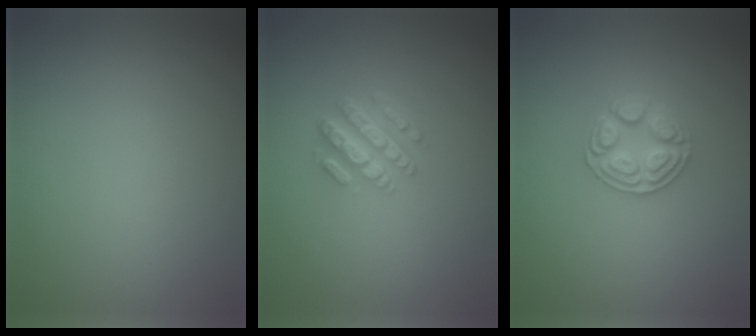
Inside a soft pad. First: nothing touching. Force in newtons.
{"total": 4.2, "press": 3.1, "slide": 2.9}
{"total": 3.0, "press": 2.8, "slide": 1.1}